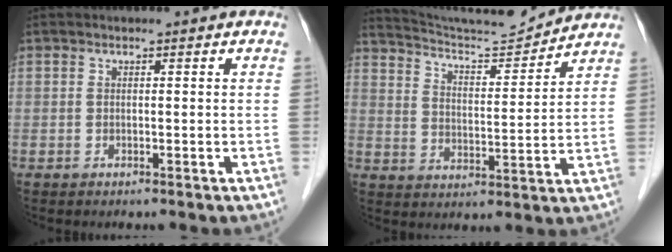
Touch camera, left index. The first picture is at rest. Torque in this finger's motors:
{"motor_torque": [0.84, -1.28, 0.12, 0.02]}